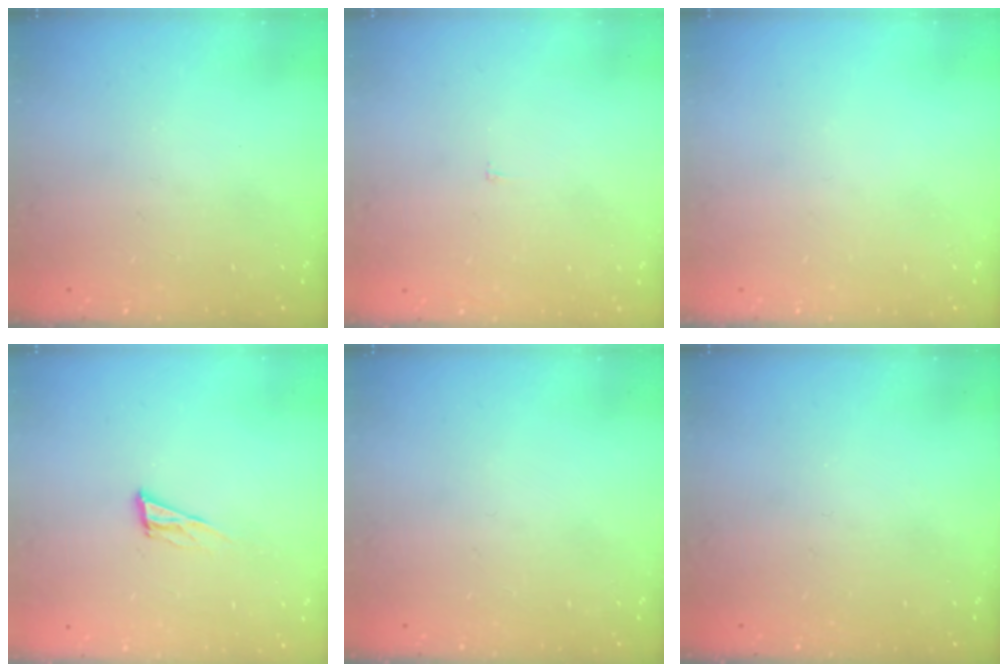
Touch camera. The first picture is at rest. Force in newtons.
{"total": 2.2, "press": 2.2, "slide": 0.2}
{"total": 0.0}
{"total": 8.4, "press": 8.0, "slide": 2.2}
{"total": 0.0}
{"total": 0.0}